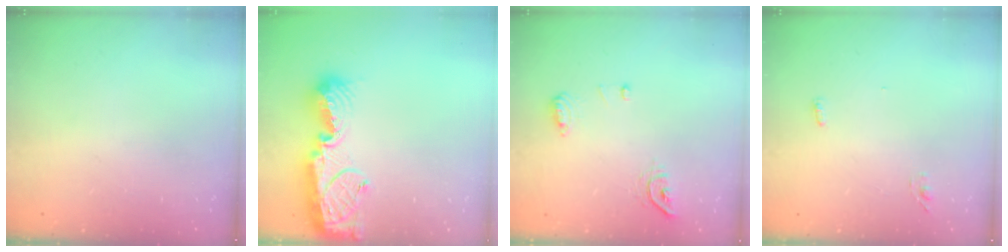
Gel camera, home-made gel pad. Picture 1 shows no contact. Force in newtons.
{"total": 15.7, "press": 15.6, "slide": 1.3}
{"total": 7.9, "press": 7.8, "slide": 1.3}
{"total": 3.2, "press": 2.9, "slide": 1.5}